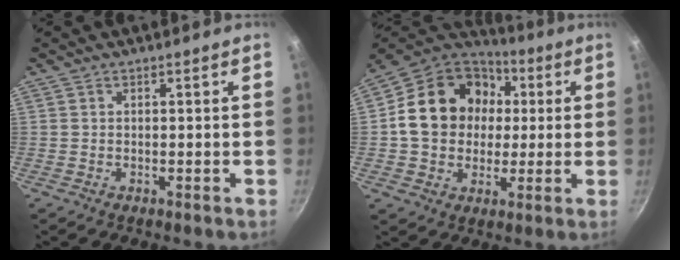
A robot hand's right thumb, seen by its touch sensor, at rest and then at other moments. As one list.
[{"total": 19.8, "force": [2.4, 16.1, 11.2], "torque": [-0.169, 0.031, 0.034]}]